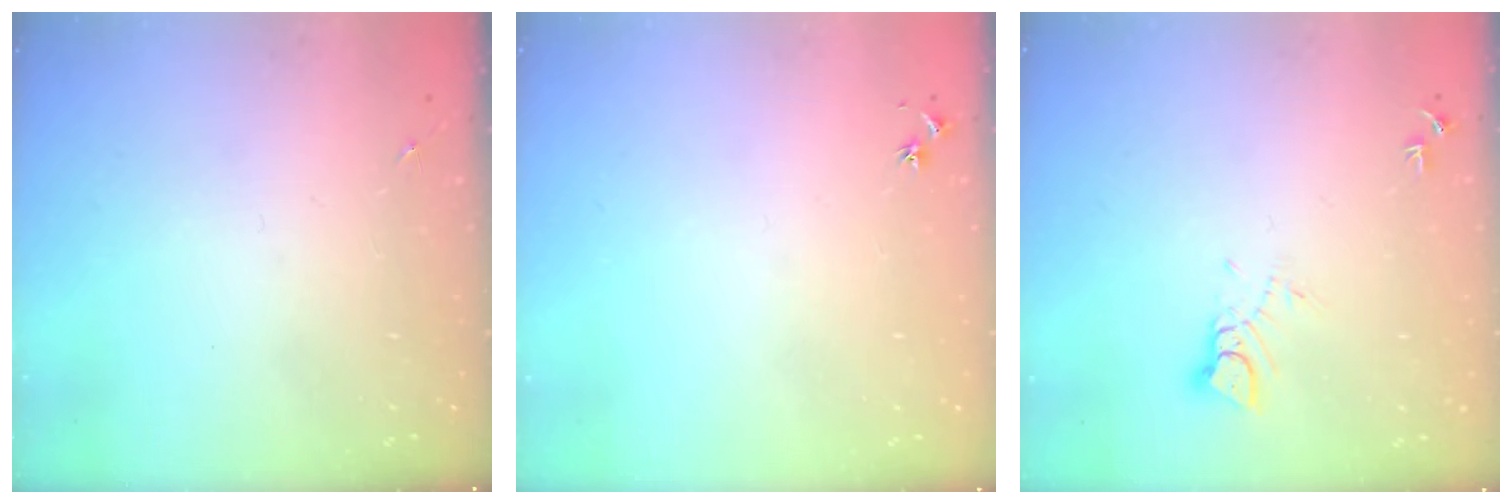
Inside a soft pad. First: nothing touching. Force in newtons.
{"total": 3.0, "press": 2.9, "slide": 0.4}
{"total": 3.8, "press": 3.8, "slide": 0.2}